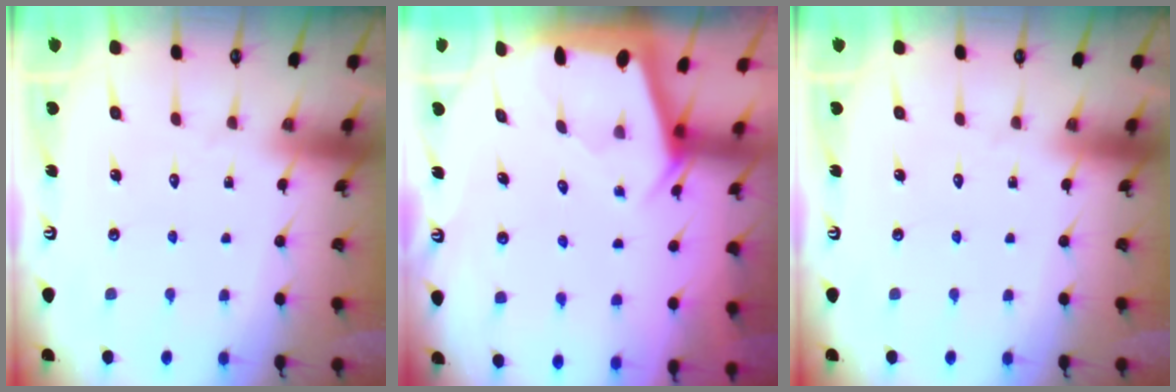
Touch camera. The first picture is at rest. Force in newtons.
{"total": 1.9, "press": 1.9, "slide": 0.3}
{"total": 0.0}